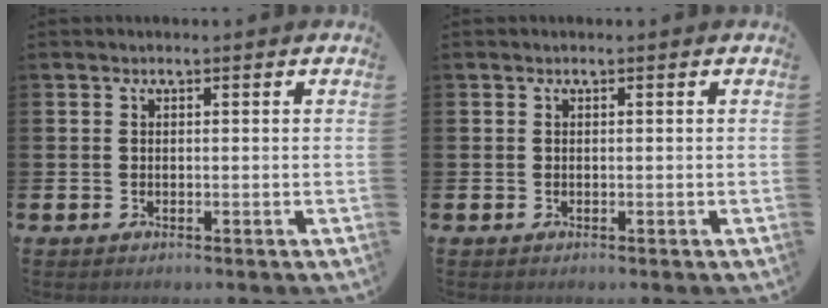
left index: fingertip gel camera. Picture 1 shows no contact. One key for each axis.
{"total": 0.0}